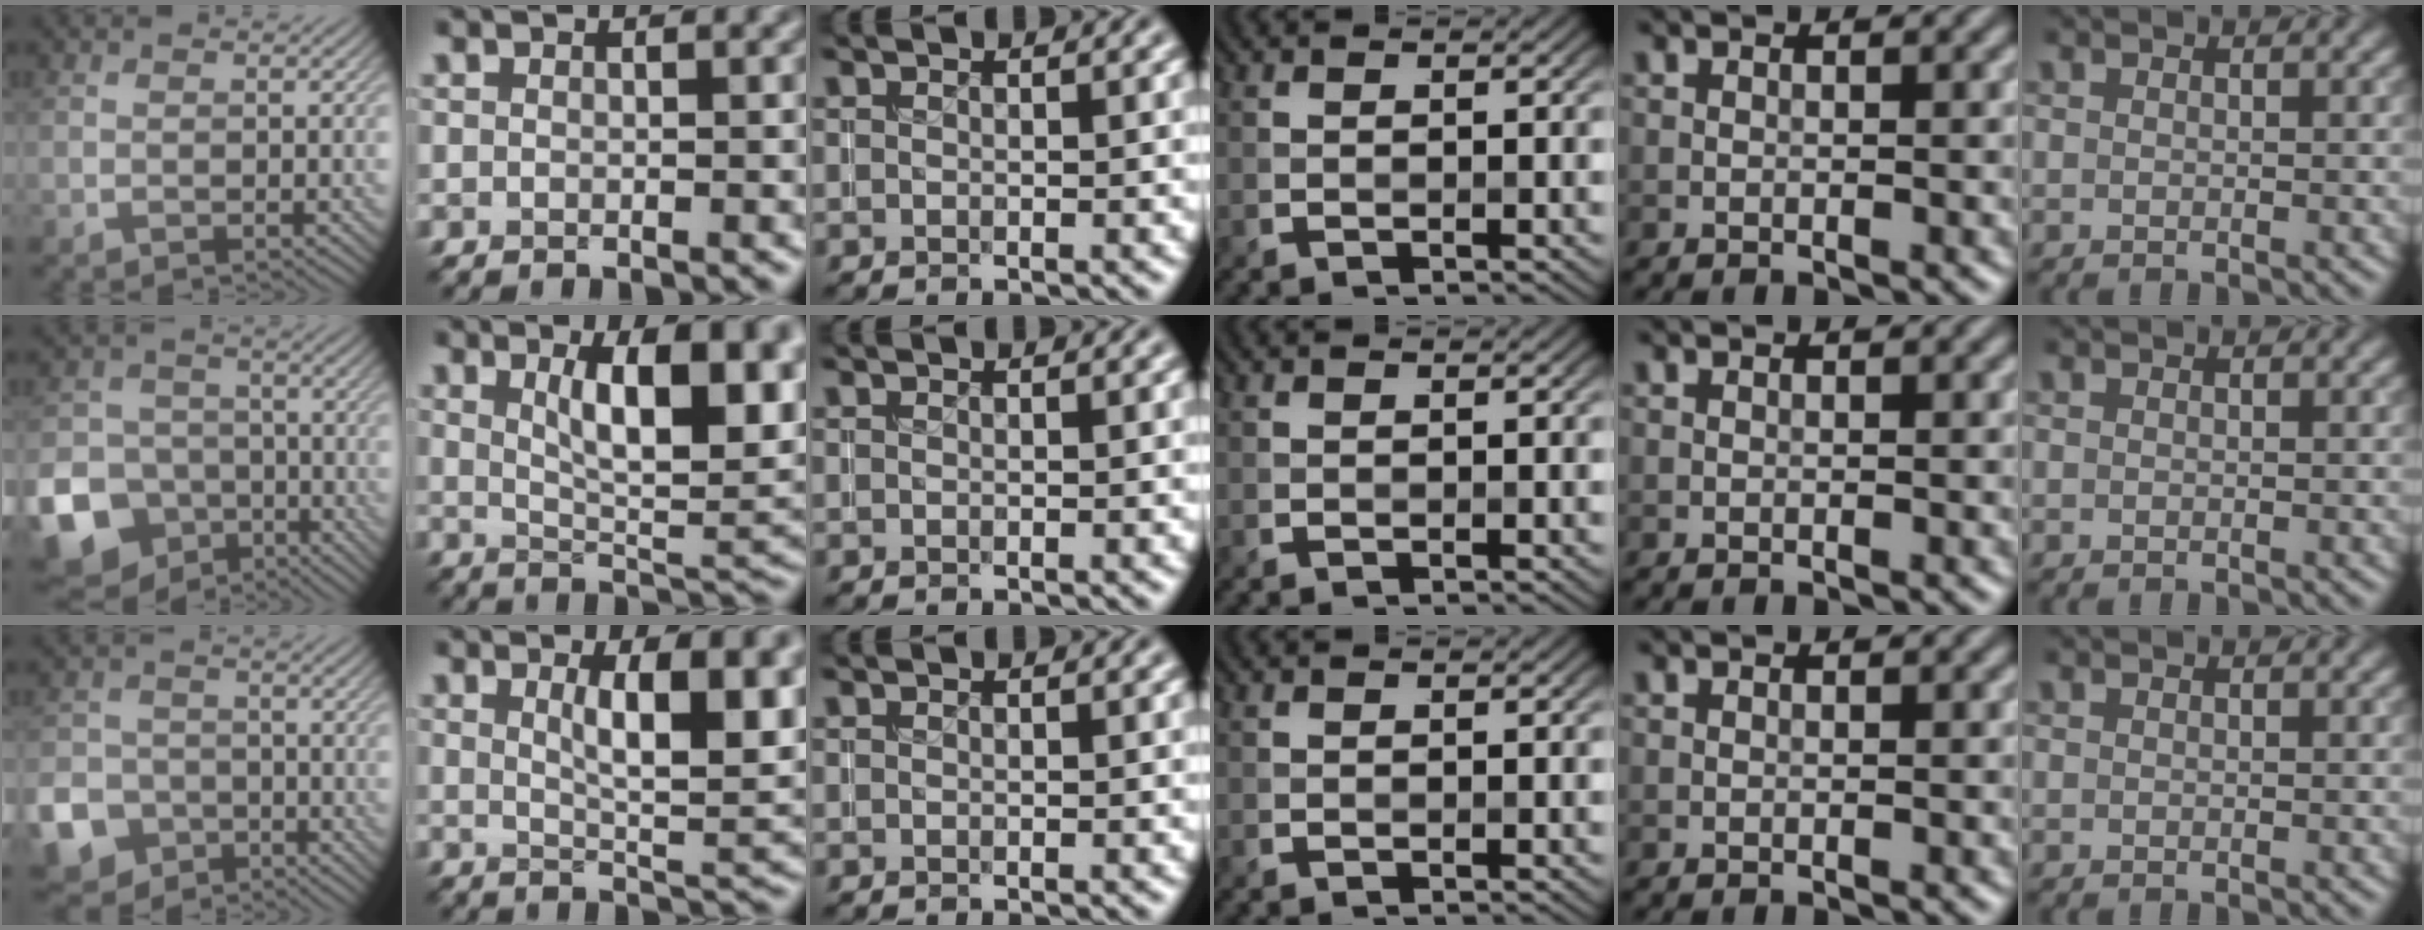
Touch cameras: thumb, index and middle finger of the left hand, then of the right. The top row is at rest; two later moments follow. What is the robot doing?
{"motion": "insert", "object": "coin"}